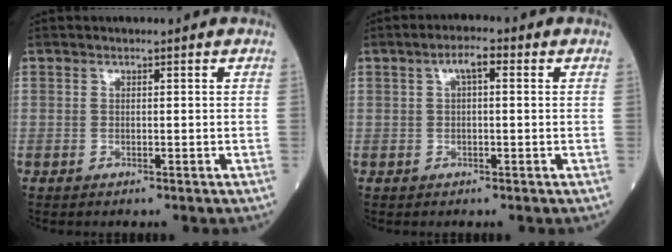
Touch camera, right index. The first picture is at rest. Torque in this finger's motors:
{"motor_torque": [0.18, 0.13, 0.04, 0.05]}